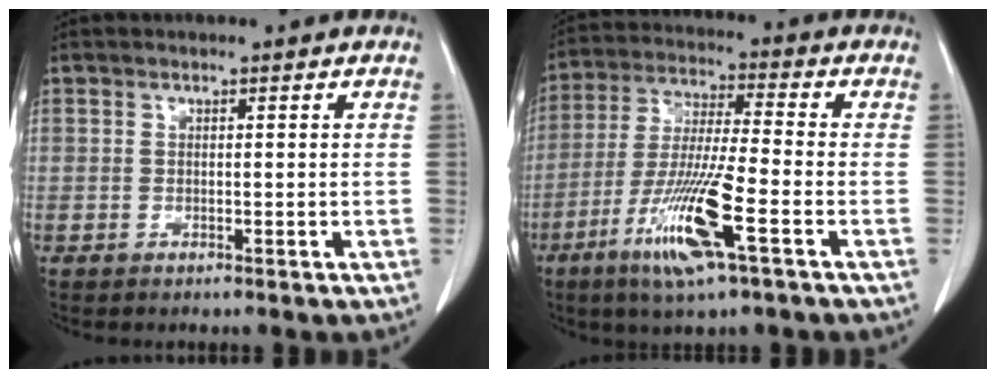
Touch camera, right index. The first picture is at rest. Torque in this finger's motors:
{"motor_torque": [0.60, -0.19, 0.42, 0.14]}